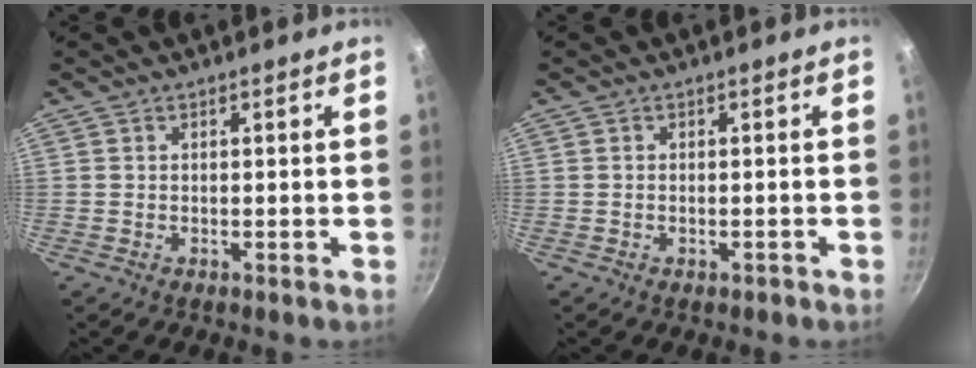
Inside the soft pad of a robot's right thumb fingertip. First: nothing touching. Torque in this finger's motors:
{"motor_torque": [-0.64, -0.14, -0.32, 0.16, 0.07]}